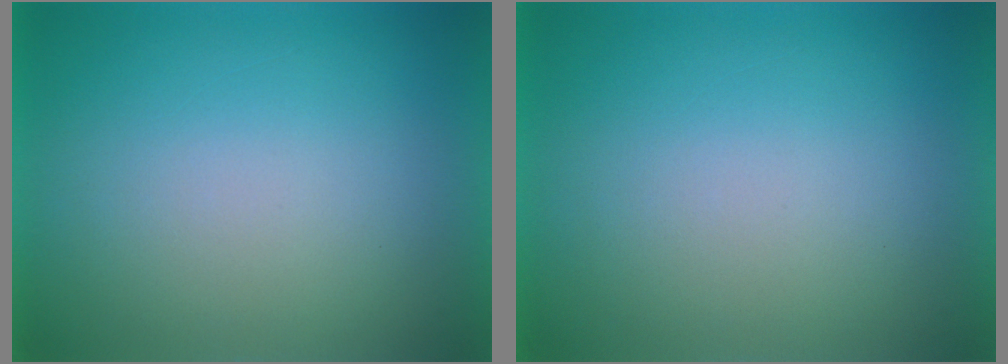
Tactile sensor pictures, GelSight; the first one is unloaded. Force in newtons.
{"total": 0.0}